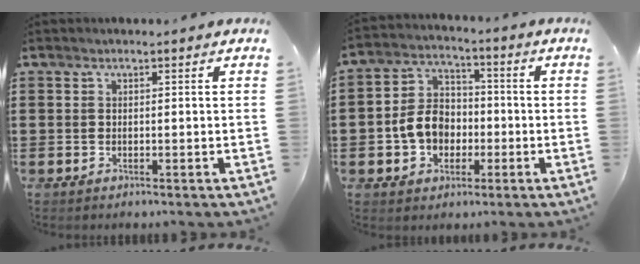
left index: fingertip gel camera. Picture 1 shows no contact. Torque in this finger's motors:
{"motor_torque": [0.59, 0.35, 0.43, 0.11]}